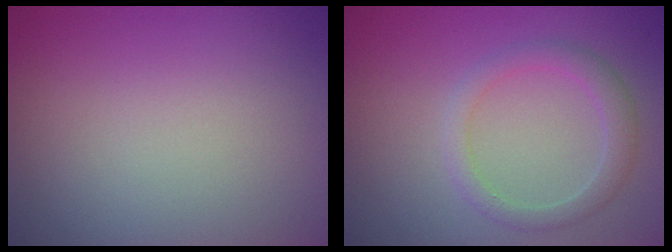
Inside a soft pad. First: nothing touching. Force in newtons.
{"total": 2.3, "press": 2.3, "slide": 0.1}